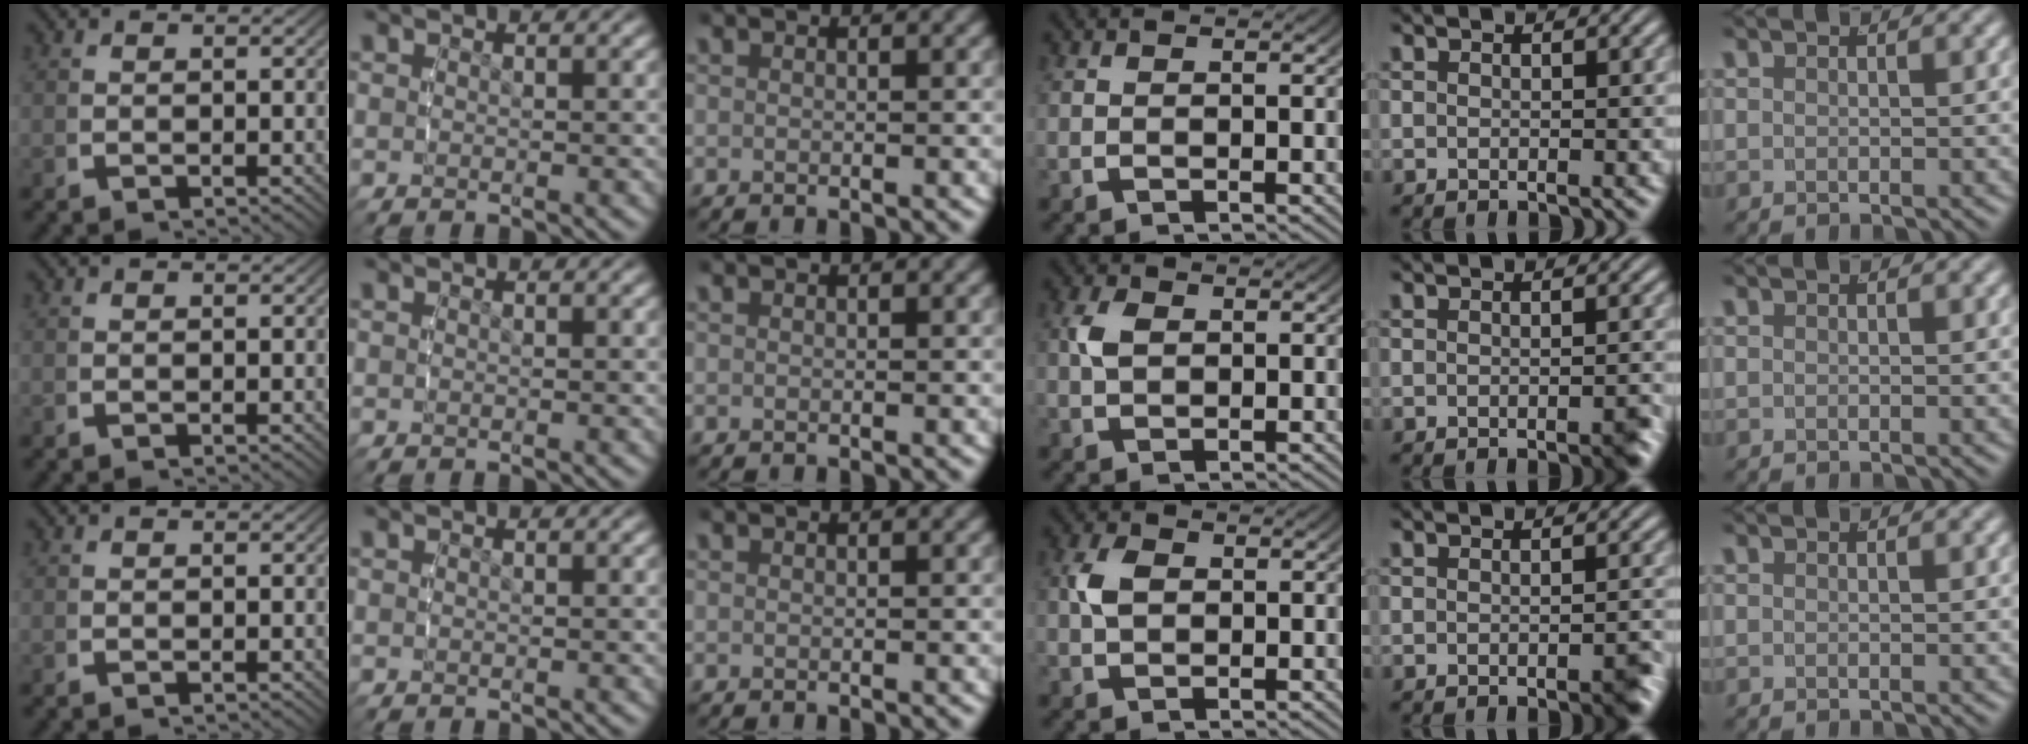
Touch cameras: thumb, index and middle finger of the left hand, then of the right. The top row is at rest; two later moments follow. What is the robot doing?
{"motion": "lift_and_place", "object": "bottle cap"}